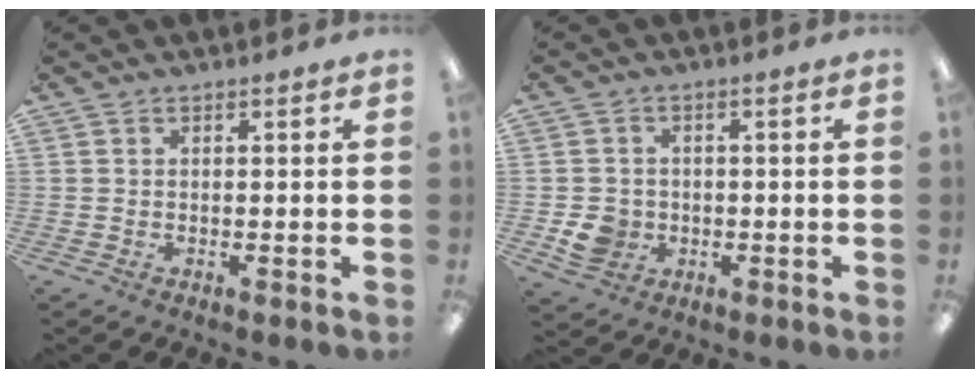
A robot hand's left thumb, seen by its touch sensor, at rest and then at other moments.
{"total": 5.5, "force": [-1.2, 5.0, 1.9], "torque": [-0.025, 0.008, -0.019]}